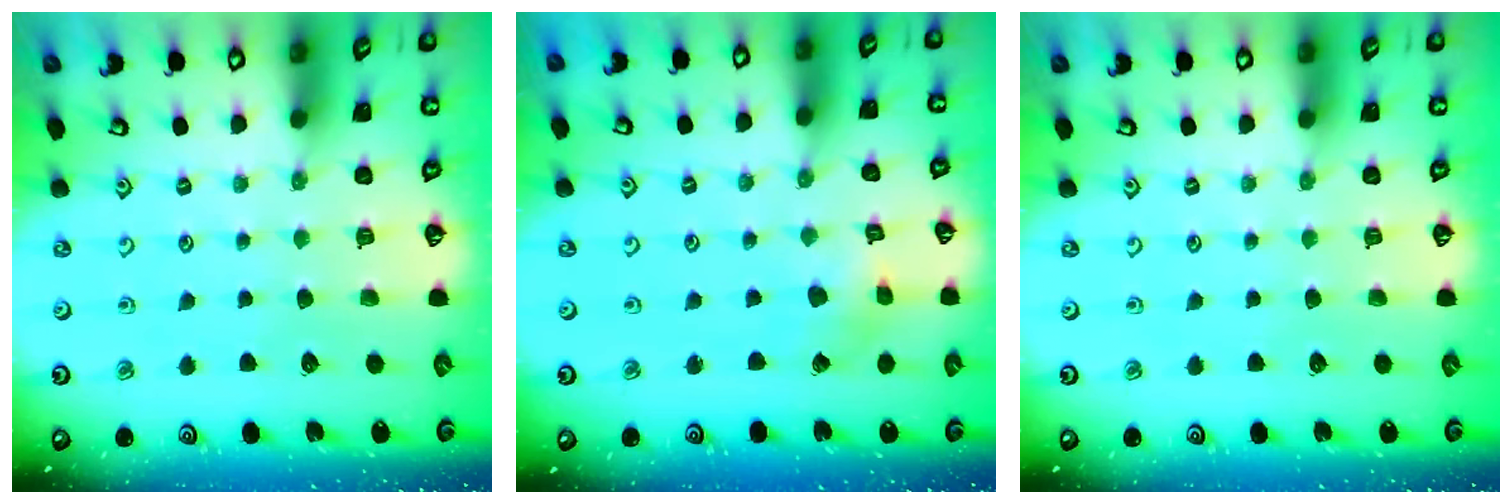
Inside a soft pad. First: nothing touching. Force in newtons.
{"total": 2.8, "press": 2.8, "slide": 0.1}
{"total": 0.0}